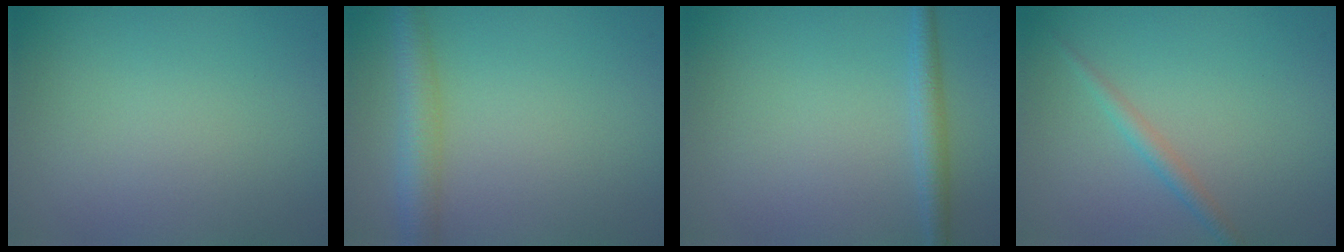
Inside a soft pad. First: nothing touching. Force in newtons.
{"total": 3.5, "press": 3.5, "slide": 0.1}
{"total": 1.9, "press": 1.9, "slide": 0.0}
{"total": 1.4, "press": 1.4, "slide": 0.1}